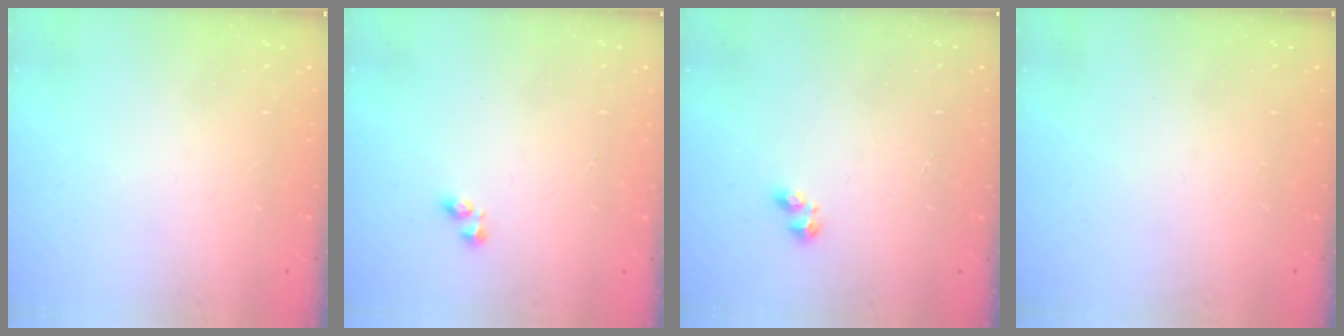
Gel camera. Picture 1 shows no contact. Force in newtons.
{"total": 2.4, "press": 2.3, "slide": 0.6}
{"total": 2.4, "press": 2.3, "slide": 0.8}
{"total": 0.0}